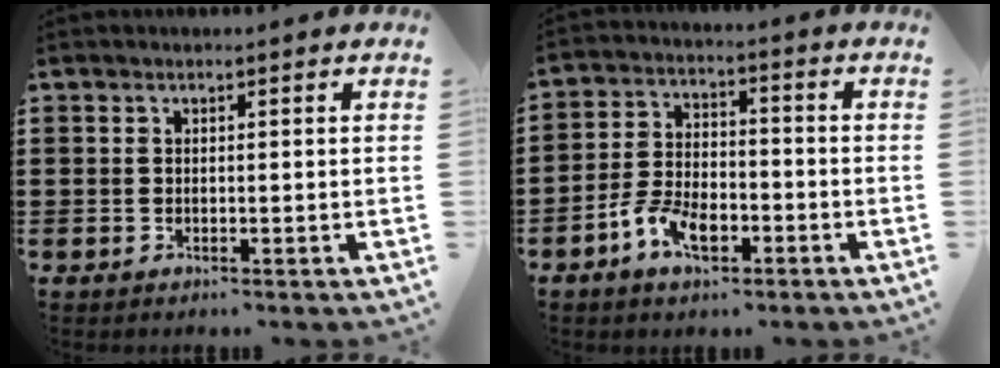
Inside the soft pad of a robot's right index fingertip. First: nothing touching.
{"total": 6.9, "force": [-3.8, 3.5, 4.6], "torque": [-0.108, 0.004, -0.075]}